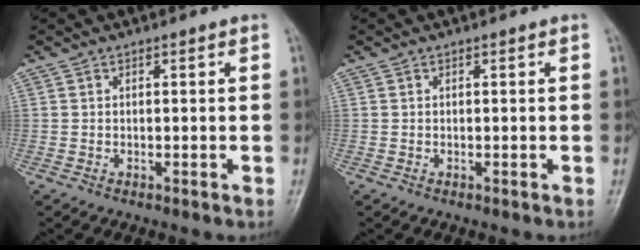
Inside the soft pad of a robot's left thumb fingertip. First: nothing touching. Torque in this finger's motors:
{"motor_torque": [0.00, 0.00, 0.02, -0.03, 0.00]}